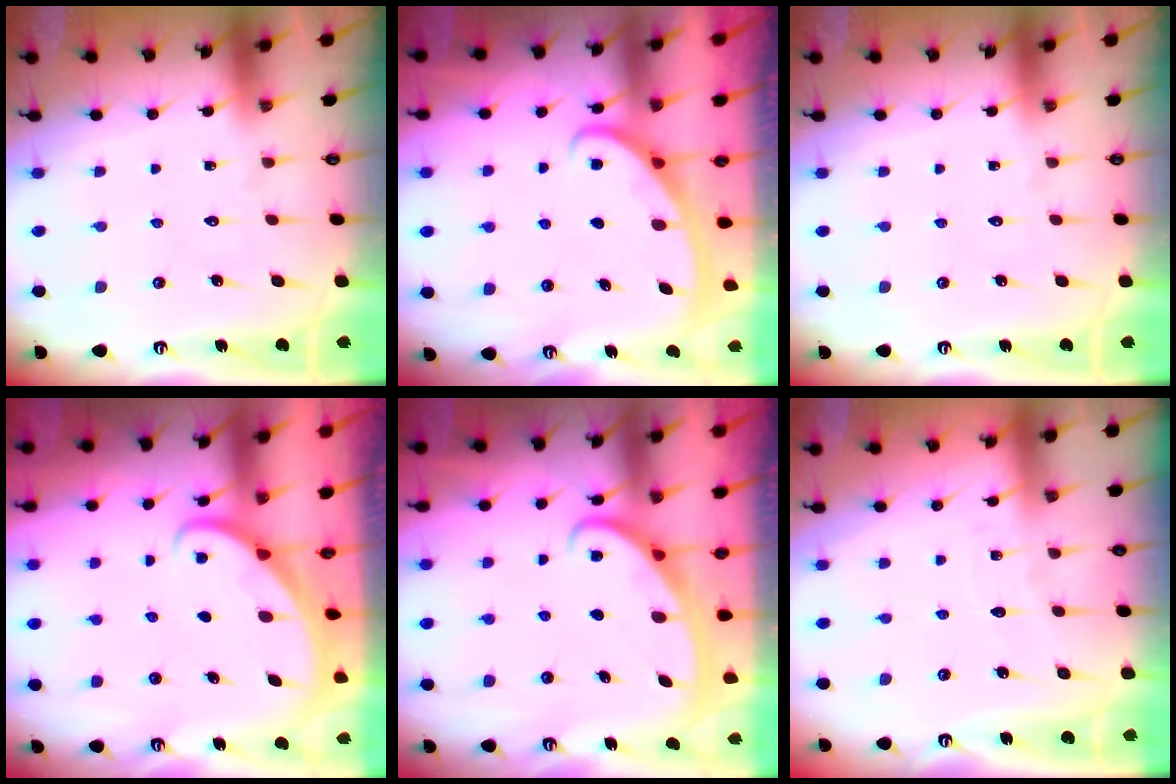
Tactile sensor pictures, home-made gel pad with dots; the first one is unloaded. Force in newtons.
{"total": 3.0, "press": 3.0, "slide": 0.4}
{"total": 0.0}
{"total": 1.3, "press": 1.3, "slide": 0.0}
{"total": 2.5, "press": 2.5, "slide": 0.4}
{"total": 2.3, "press": 2.3, "slide": 0.3}